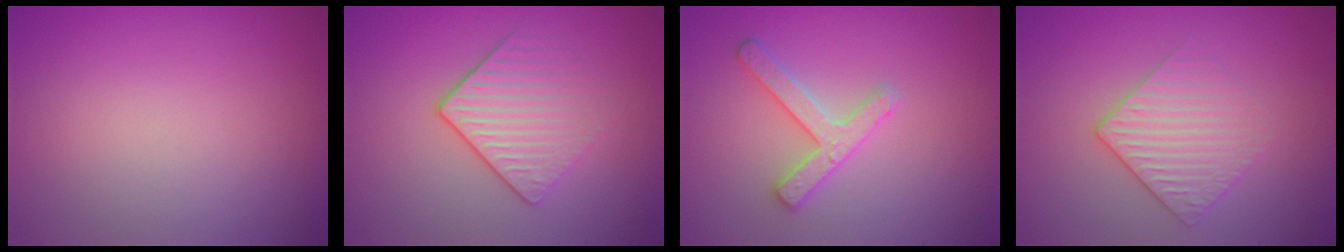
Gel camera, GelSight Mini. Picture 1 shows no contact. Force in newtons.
{"total": 3.9, "press": 2.8, "slide": 2.7}
{"total": 2.7, "press": 2.7, "slide": 0.3}
{"total": 2.9, "press": 2.6, "slide": 1.2}